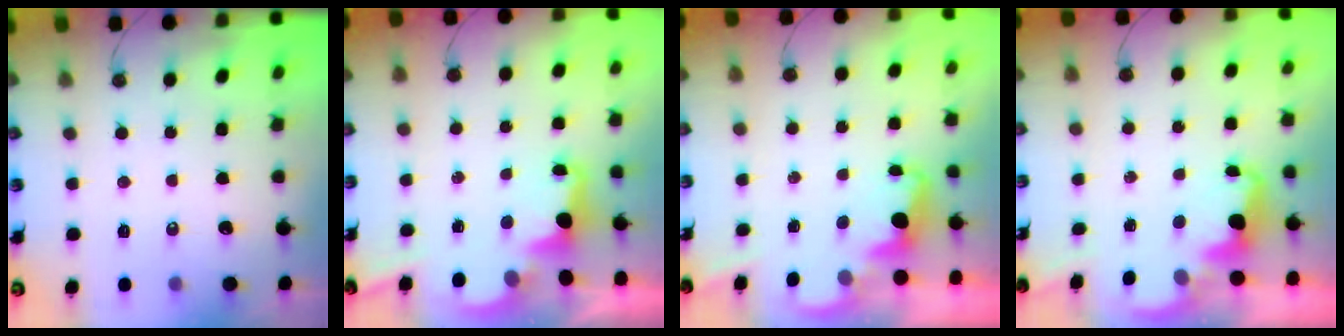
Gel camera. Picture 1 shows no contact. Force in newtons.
{"total": 2.6, "press": 2.5, "slide": 0.8}
{"total": 1.9, "press": 1.9, "slide": 0.6}
{"total": 2.5, "press": 2.4, "slide": 0.5}